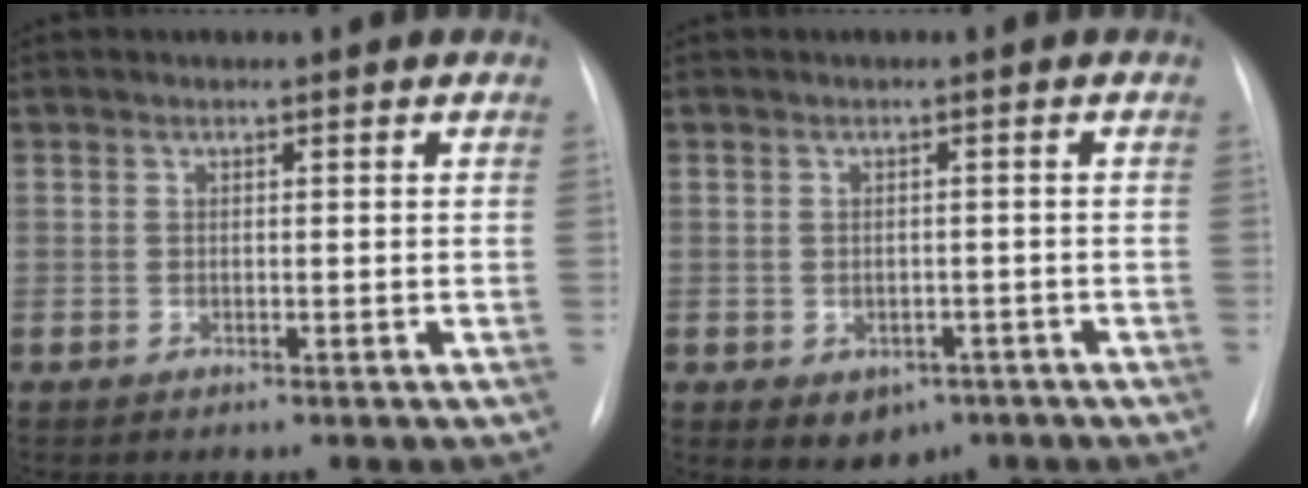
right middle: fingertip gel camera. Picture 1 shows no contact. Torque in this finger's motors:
{"motor_torque": [0.64, -0.62, 0.28, 0.05]}